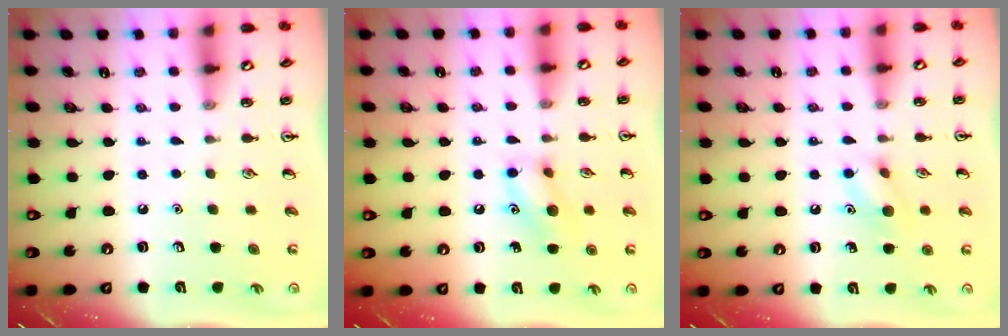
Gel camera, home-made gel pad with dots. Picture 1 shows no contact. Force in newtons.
{"total": 9.6, "press": 9.6, "slide": 1.1}
{"total": 8.2, "press": 8.1, "slide": 1.5}